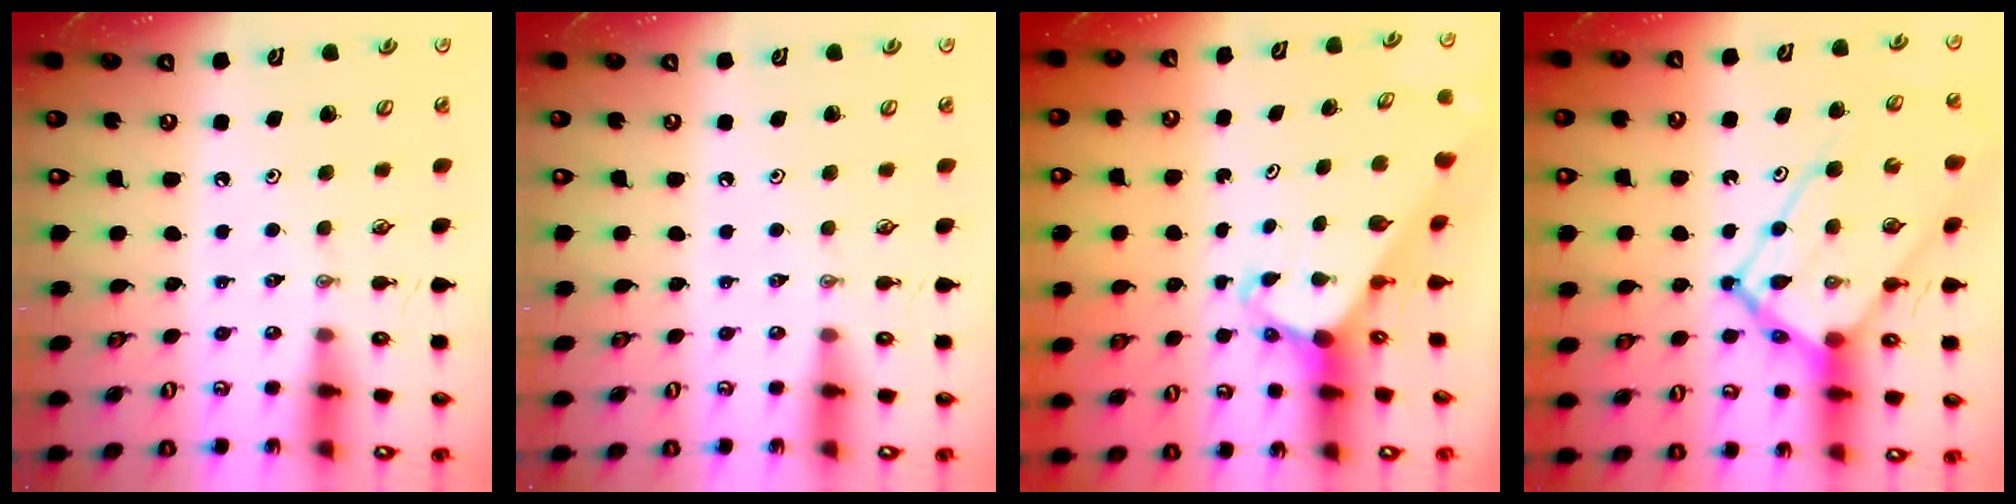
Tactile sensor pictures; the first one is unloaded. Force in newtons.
{"total": 0.0}
{"total": 4.7, "press": 4.7, "slide": 0.3}
{"total": 18.3, "press": 18.2, "slide": 1.7}